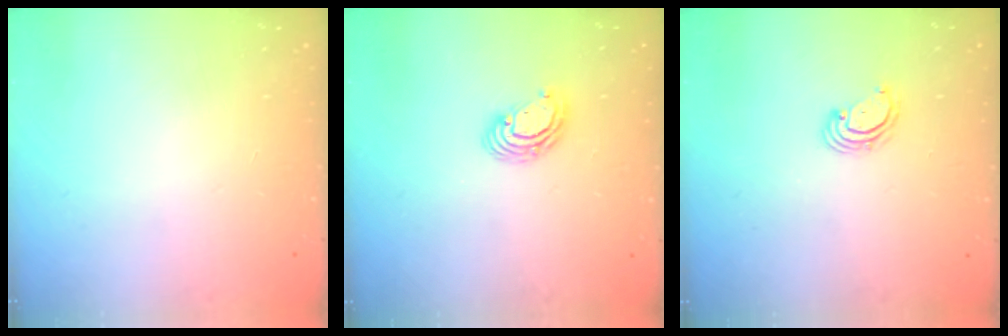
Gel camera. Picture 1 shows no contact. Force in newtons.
{"total": 5.6, "press": 5.6, "slide": 0.2}
{"total": 2.5, "press": 2.5, "slide": 0.3}